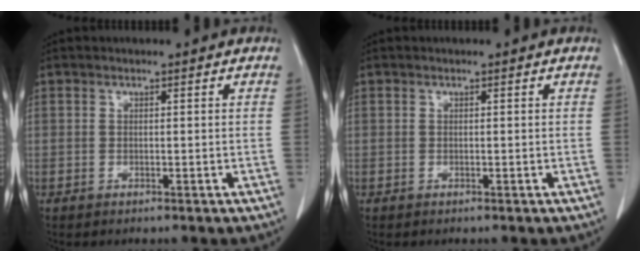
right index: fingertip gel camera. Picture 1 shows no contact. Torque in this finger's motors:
{"motor_torque": [0.00, 0.00, 0.01, 0.00]}